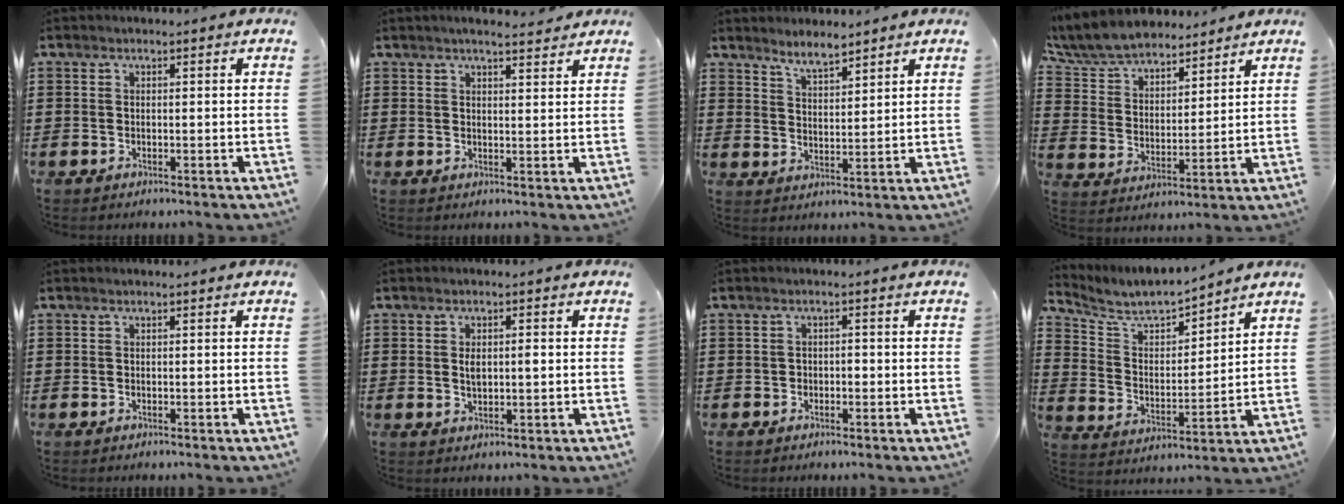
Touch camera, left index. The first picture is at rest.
{"total": 2.7, "force": [2.5, 0.2, 1.0], "torque": [-0.025, 0.000, 0.046]}
{"total": 4.2, "force": [4.0, 0.6, 1.1], "torque": [-0.034, -0.008, 0.075]}
{"total": 8.0, "force": [7.4, 2.3, 2.1], "torque": [-0.076, -0.030, 0.134]}
{"total": 0.0}
{"total": 2.5, "force": [0.4, 1.0, 2.2], "torque": [-0.045, 0.004, 0.004]}
{"total": 1.0, "force": [-0.3, 0.8, 0.5], "torque": [-0.014, 0.001, -0.008]}
{"total": 6.6, "force": [6.1, 1.4, 2.1], "torque": [-0.072, -0.039, 0.103]}